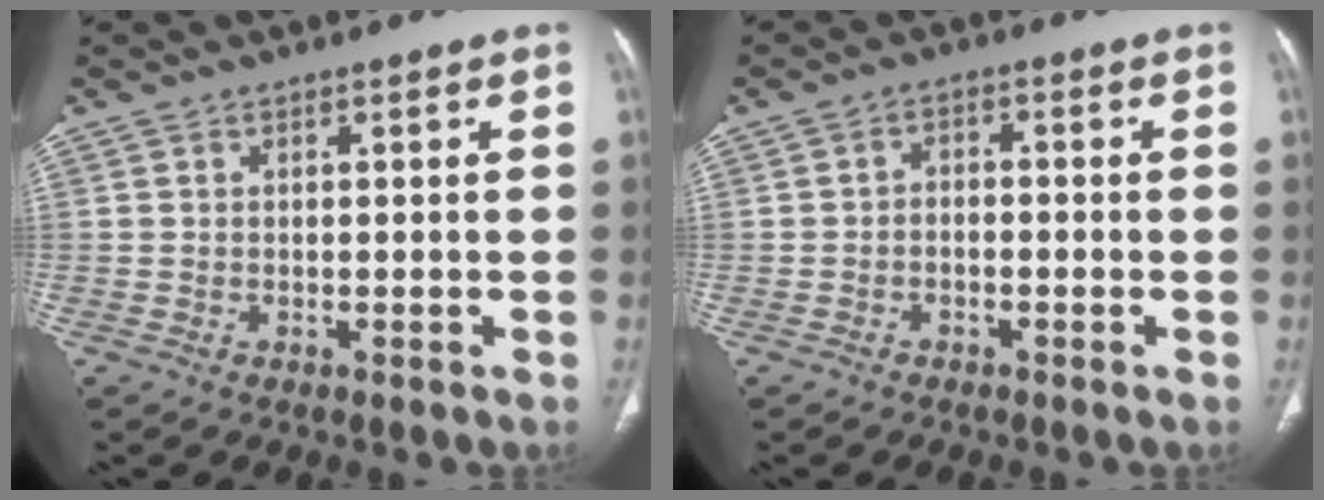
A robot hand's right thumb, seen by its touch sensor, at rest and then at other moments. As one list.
[{"total": 2.0, "force": [-0.9, 1.4, 1.2], "torque": [-0.013, 0.015, -0.019]}]